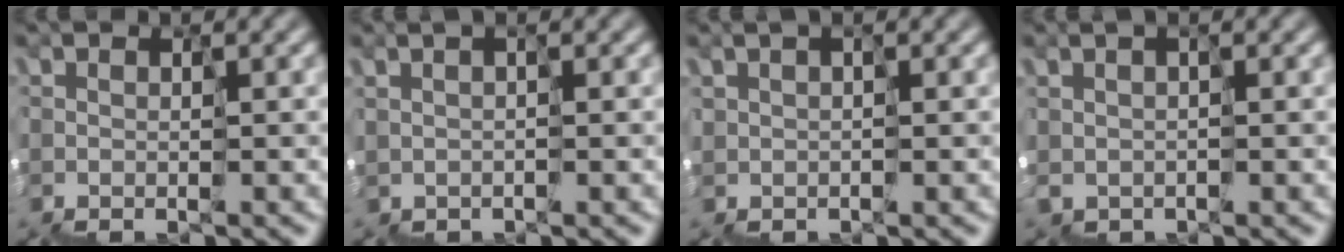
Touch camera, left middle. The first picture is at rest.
{"total": 1.3, "force": [0.1, -1.1, -0.7], "torque": [0.017, 0.003, 0.006]}
{"total": 0.9, "force": [0.9, 0.4, 0.1], "torque": [-0.002, 0.005, 0.018]}
{"total": 0.6, "force": [-0.1, -0.2, -0.6], "torque": [0.006, 0.003, 0.003]}